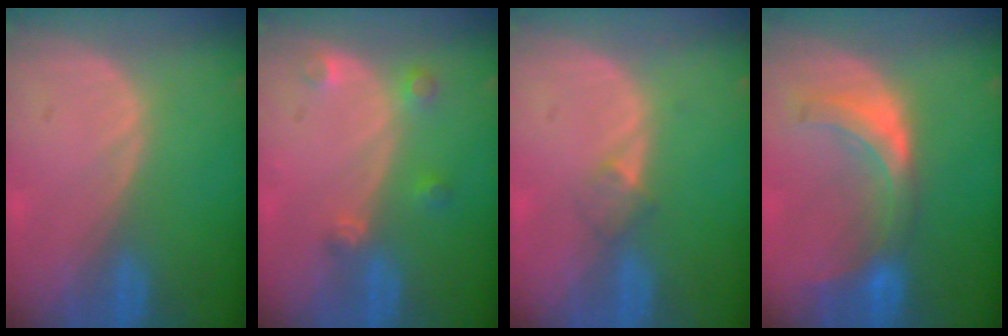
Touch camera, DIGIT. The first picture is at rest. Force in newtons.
{"total": 2.7, "press": 2.7, "slide": 0.3}
{"total": 2.1, "press": 1.8, "slide": 1.0}
{"total": 7.4, "press": 6.8, "slide": 2.8}